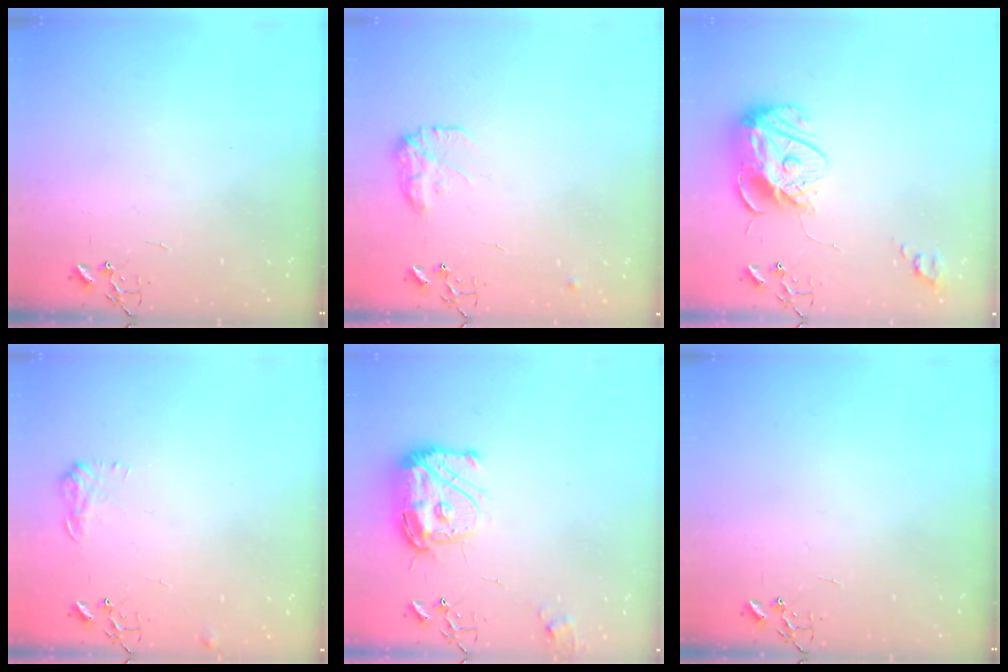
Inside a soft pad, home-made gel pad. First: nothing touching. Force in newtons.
{"total": 10.8, "press": 10.8, "slide": 0.6}
{"total": 13.9, "press": 13.8, "slide": 1.3}
{"total": 7.6, "press": 7.6, "slide": 0.3}
{"total": 16.6, "press": 16.5, "slide": 1.6}
{"total": 0.0}